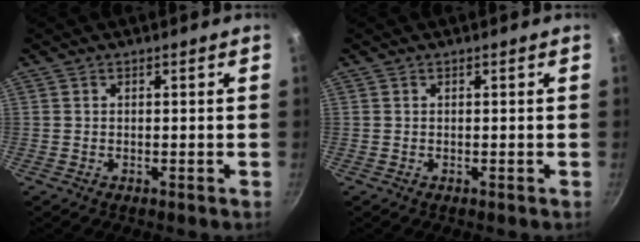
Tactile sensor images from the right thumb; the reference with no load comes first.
{"total": 0.0}